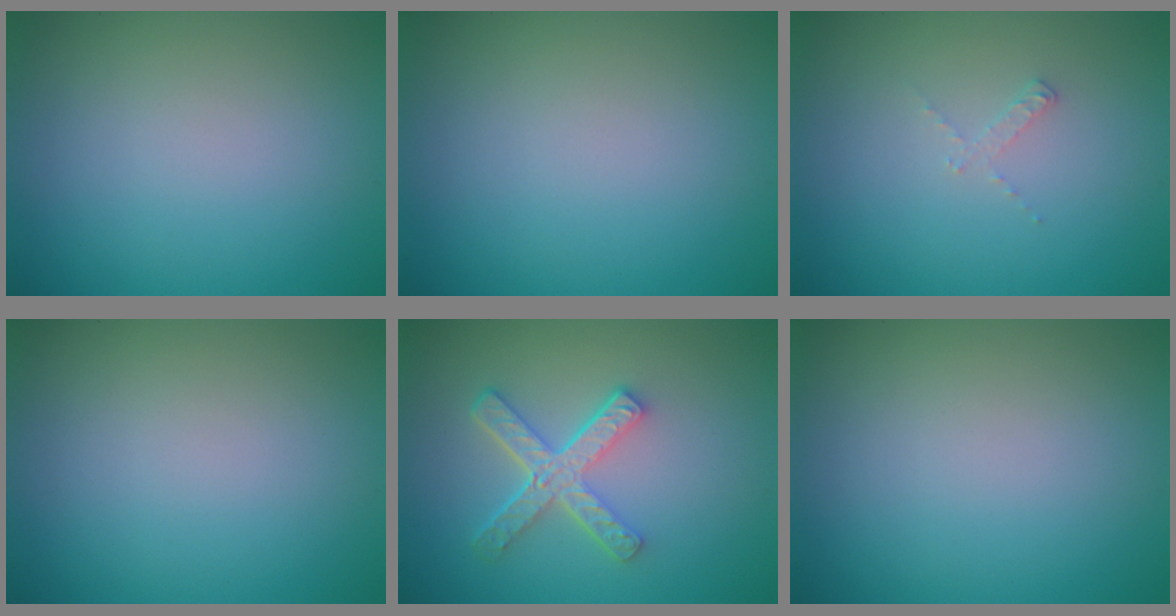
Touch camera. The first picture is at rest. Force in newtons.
{"total": 0.0}
{"total": 0.8, "press": 0.8, "slide": 0.1}
{"total": 0.0}
{"total": 4.5, "press": 3.3, "slide": 3.1}
{"total": 0.0}